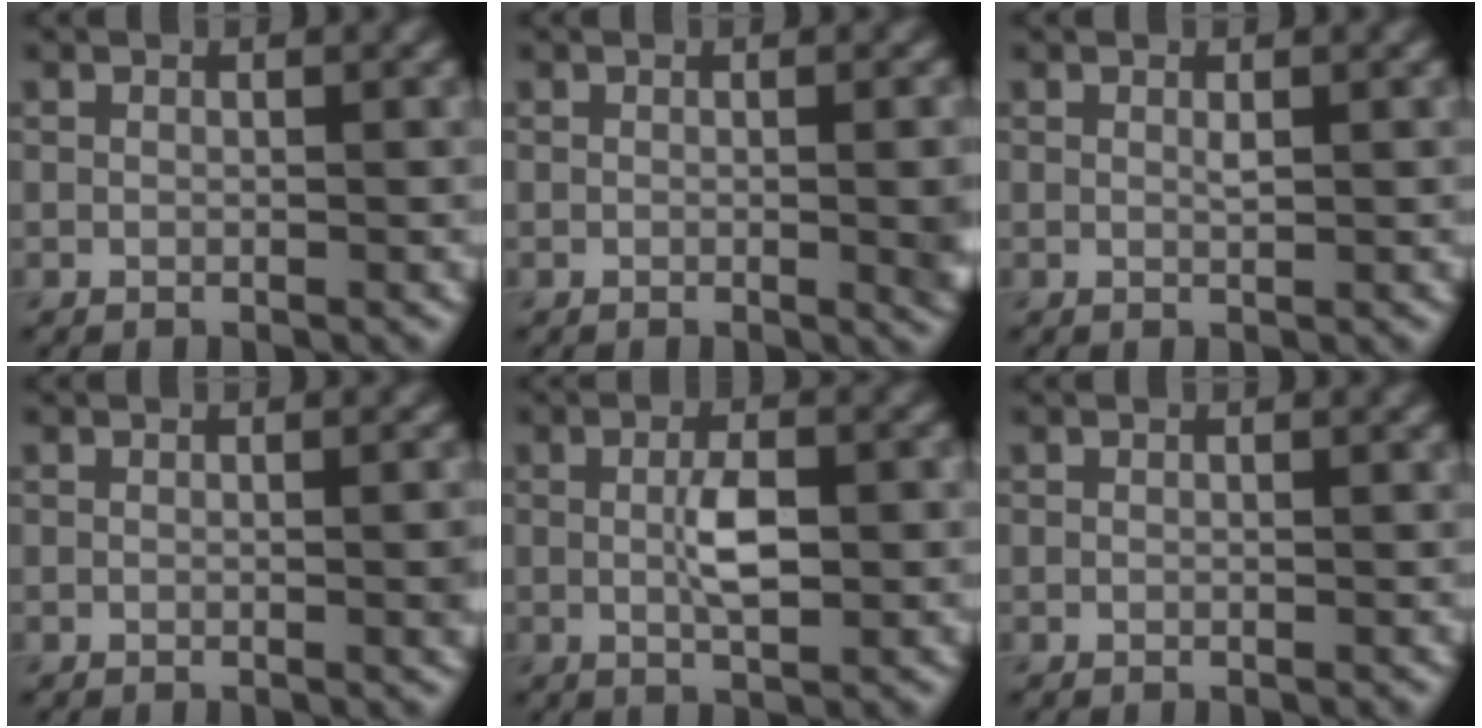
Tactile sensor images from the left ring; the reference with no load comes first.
{"total": 2.7, "force": [-0.2, 0.6, 2.6], "torque": [-0.027, -0.002, -0.002]}
{"total": 0.6, "force": [0.2, 0.1, 0.5], "torque": [-0.009, -0.001, 0.004]}
{"total": 1.6, "force": [-0.1, 0.4, 1.6], "torque": [-0.017, 0.000, -0.002]}
{"total": 3.7, "force": [0.0, 1.3, 3.5], "torque": [-0.066, -0.001, 0.001]}
{"total": 0.0}